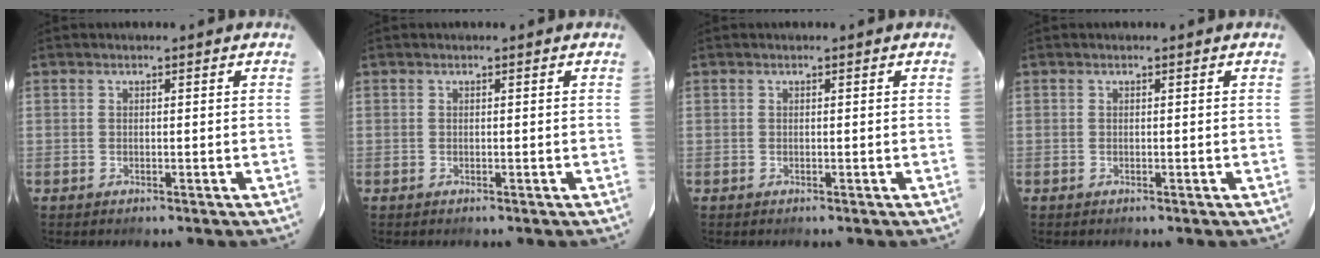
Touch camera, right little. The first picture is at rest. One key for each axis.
{"total": 0.0}
{"total": 0.0}
{"total": 0.0}